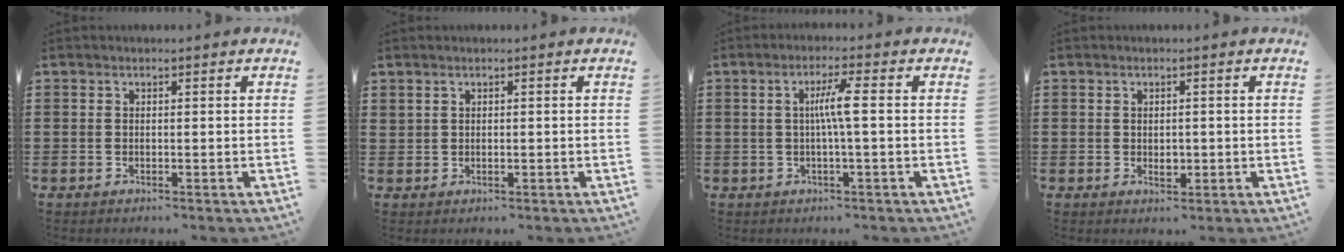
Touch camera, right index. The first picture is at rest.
{"total": 0.5, "force": [0.2, 0.3, 0.4], "torque": [-0.008, 0.002, 0.004]}
{"total": 4.1, "force": [0.0, -0.1, 4.1], "torque": [-0.079, -0.002, -0.006]}
{"total": 1.6, "force": [-0.1, 1.0, 1.2], "torque": [-0.022, 0.003, -0.001]}